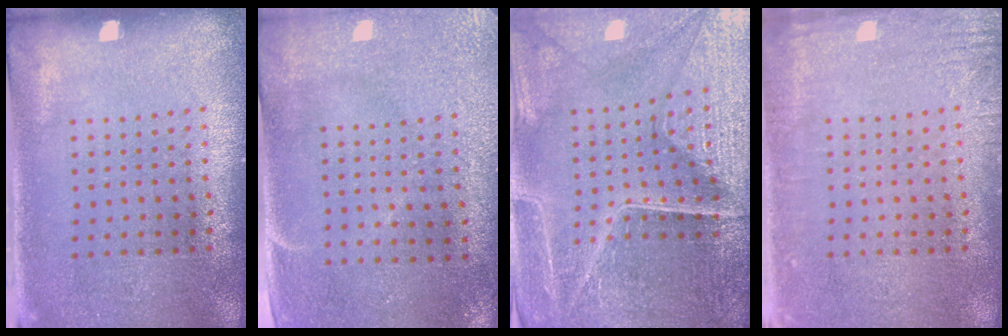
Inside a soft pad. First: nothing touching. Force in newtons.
{"total": 2.9, "press": 2.4, "slide": 1.6}
{"total": 4.8, "press": 4.6, "slide": 1.3}
{"total": 2.5, "press": 2.5, "slide": 0.3}